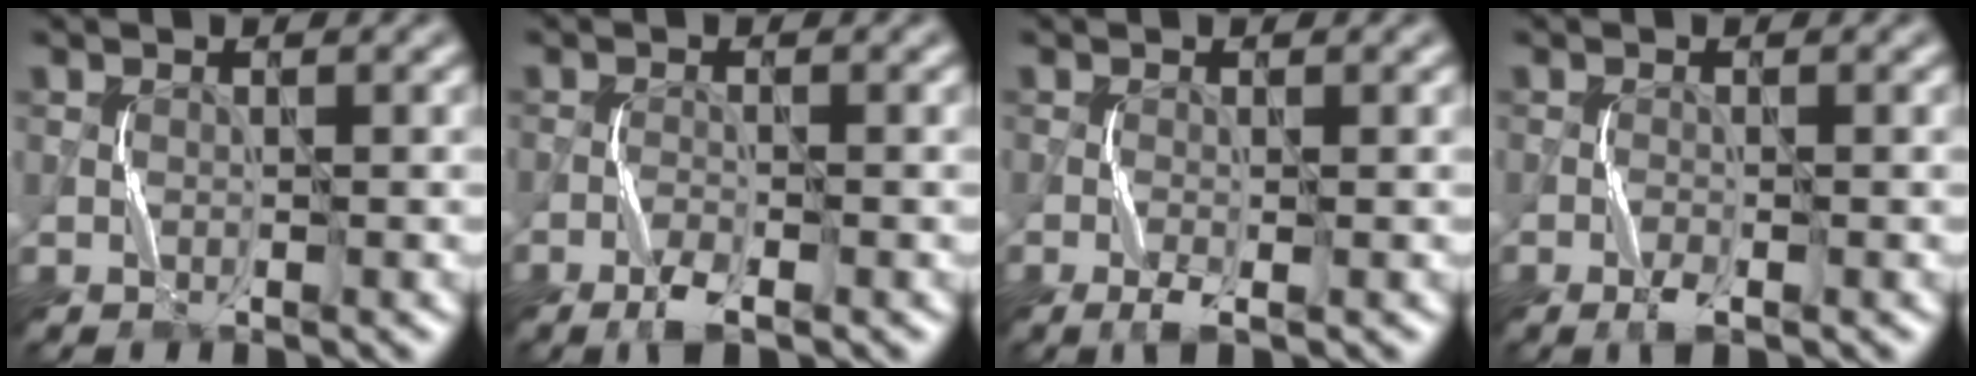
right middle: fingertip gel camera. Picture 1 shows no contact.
{"total": 1.9, "force": [-1.5, 0.2, 1.2], "torque": [-0.029, 0.004, -0.029]}
{"total": 1.6, "force": [-0.8, 0.1, 1.3], "torque": [-0.033, 0.000, -0.018]}
{"total": 1.3, "force": [-0.9, 0.2, 1.0], "torque": [-0.023, 0.003, -0.018]}